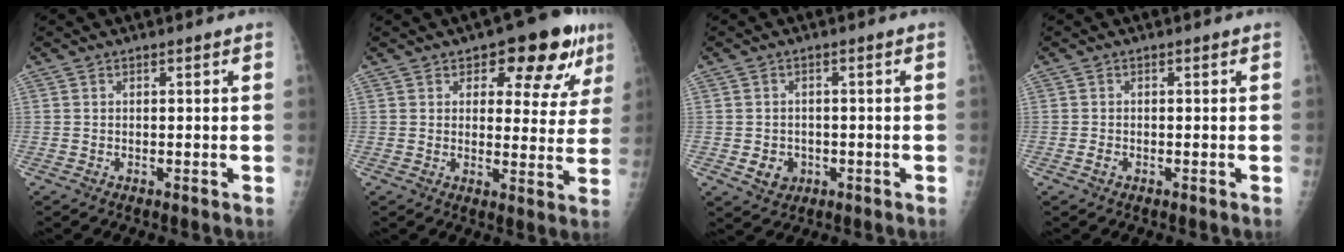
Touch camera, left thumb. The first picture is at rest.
{"total": 12.3, "force": [6.7, 6.0, 8.3], "torque": [-0.051, -0.022, 0.085]}
{"total": 3.9, "force": [-1.0, 3.4, 1.6], "torque": [-0.013, 0.003, -0.005]}
{"total": 1.0, "force": [-0.4, 0.6, 0.6], "torque": [-0.011, 0.000, -0.007]}